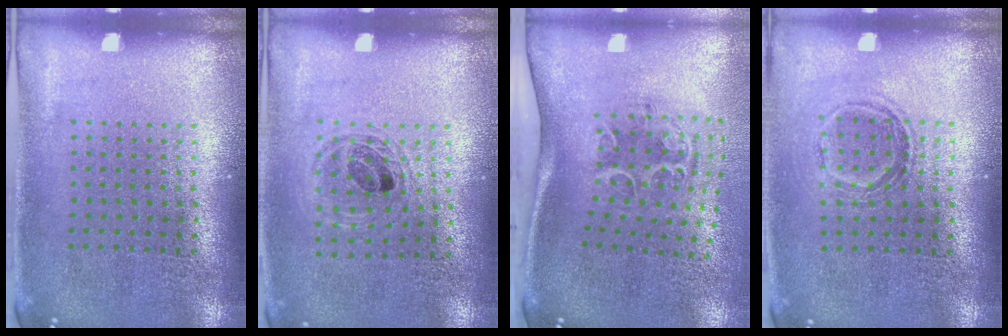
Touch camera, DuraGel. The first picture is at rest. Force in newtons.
{"total": 1.0, "press": 0.9, "slide": 0.2}
{"total": 1.7, "press": 1.3, "slide": 1.1}
{"total": 1.2, "press": 1.0, "slide": 0.6}